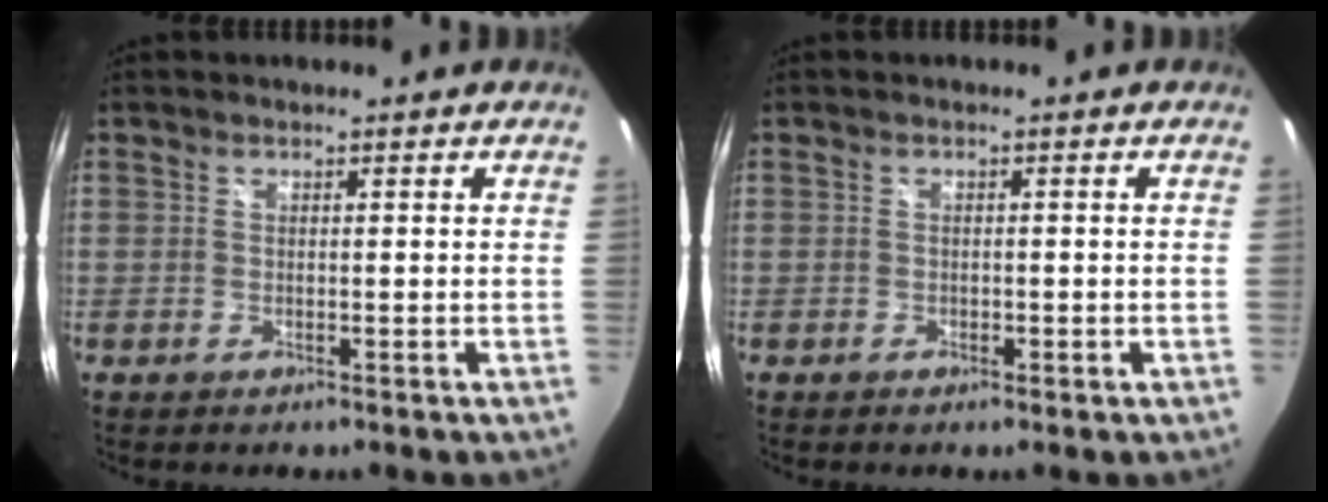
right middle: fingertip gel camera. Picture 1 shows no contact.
{"total": 0.7, "force": [-0.1, 0.5, 0.5], "torque": [-0.006, 0.000, -0.002]}